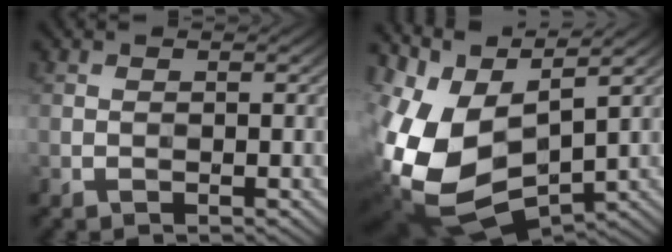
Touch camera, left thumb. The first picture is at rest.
{"total": 14.5, "force": [0.9, 8.4, 11.8], "torque": [-0.289, -0.022, 0.046]}